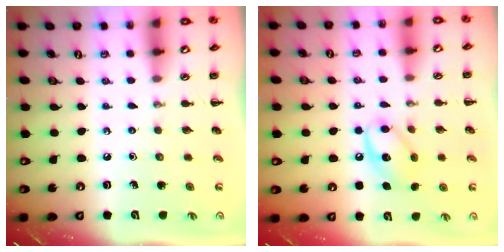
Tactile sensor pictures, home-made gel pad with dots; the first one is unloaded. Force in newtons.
{"total": 11.5, "press": 11.5, "slide": 1.3}